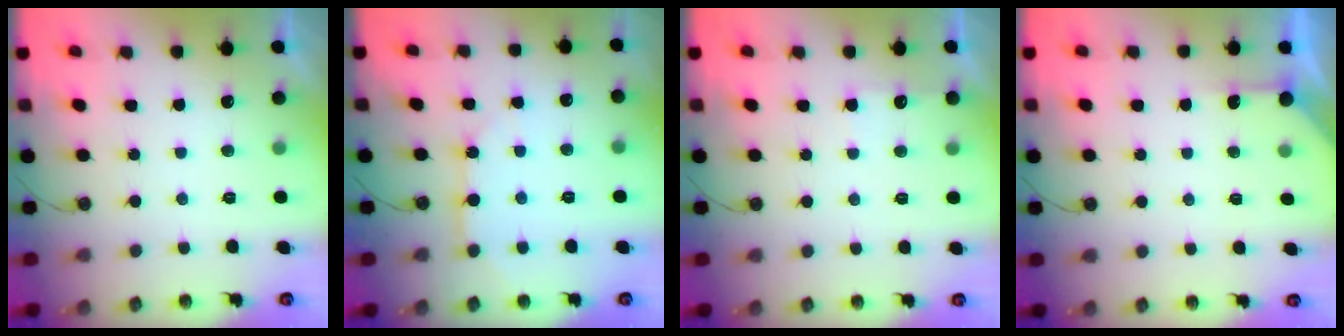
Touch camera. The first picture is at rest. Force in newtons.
{"total": 8.1, "press": 8.1, "slide": 0.7}
{"total": 4.6, "press": 4.5, "slide": 0.6}
{"total": 2.6, "press": 2.6, "slide": 0.3}